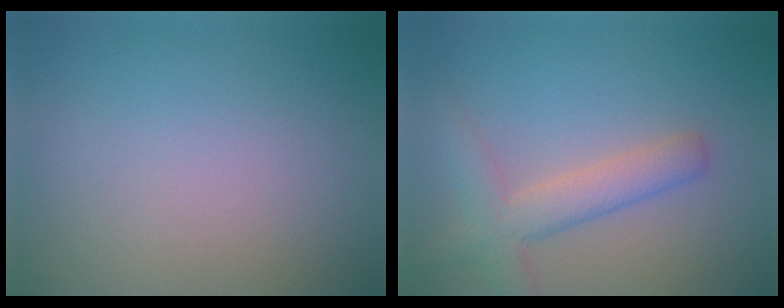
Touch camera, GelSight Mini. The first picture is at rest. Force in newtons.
{"total": 4.2, "press": 4.2, "slide": 0.1}